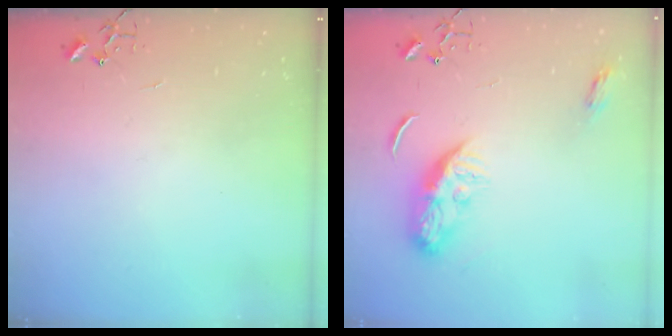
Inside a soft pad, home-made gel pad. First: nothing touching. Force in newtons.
{"total": 11.2, "press": 11.2, "slide": 0.5}